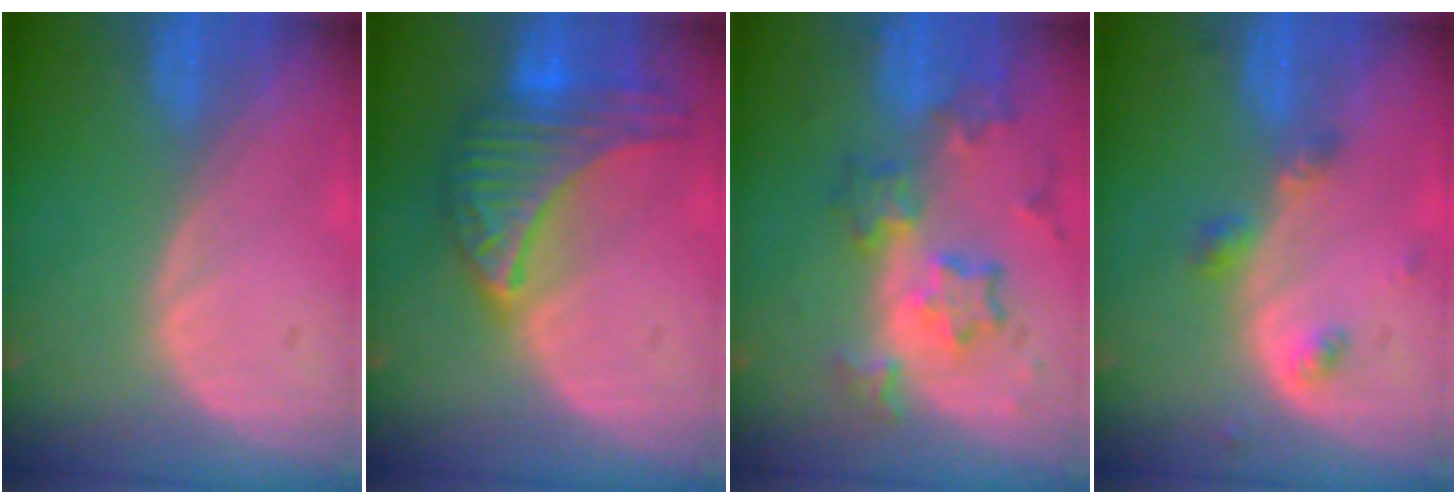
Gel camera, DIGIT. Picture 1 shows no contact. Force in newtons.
{"total": 10.0, "press": 10.0, "slide": 0.6}
{"total": 8.5, "press": 7.4, "slide": 4.1}
{"total": 3.5, "press": 3.5, "slide": 0.5}